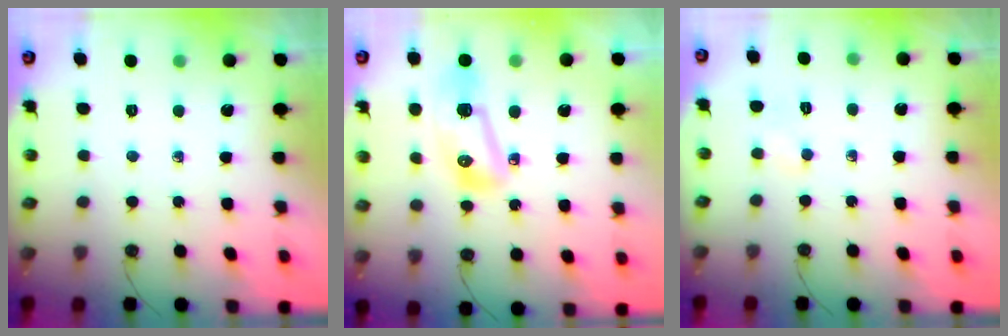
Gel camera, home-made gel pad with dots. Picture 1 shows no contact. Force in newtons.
{"total": 12.0, "press": 11.9, "slide": 1.5}
{"total": 11.3, "press": 3.8, "slide": 10.7}